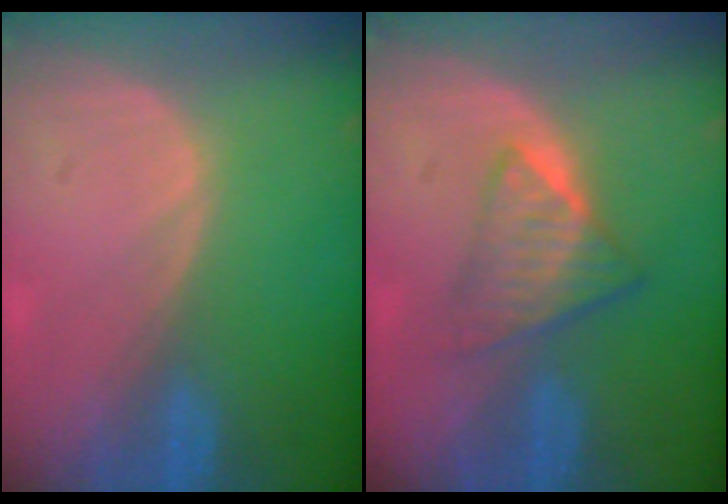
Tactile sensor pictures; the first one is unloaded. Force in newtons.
{"total": 5.9, "press": 5.1, "slide": 3.0}